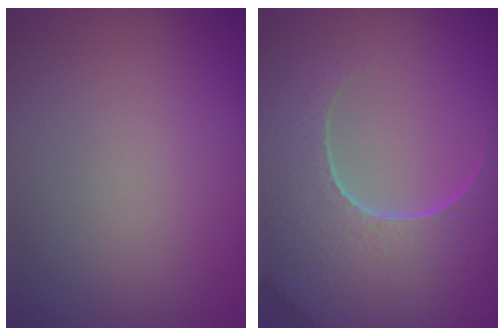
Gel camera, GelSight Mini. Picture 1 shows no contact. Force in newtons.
{"total": 9.1, "press": 6.5, "slide": 6.3}